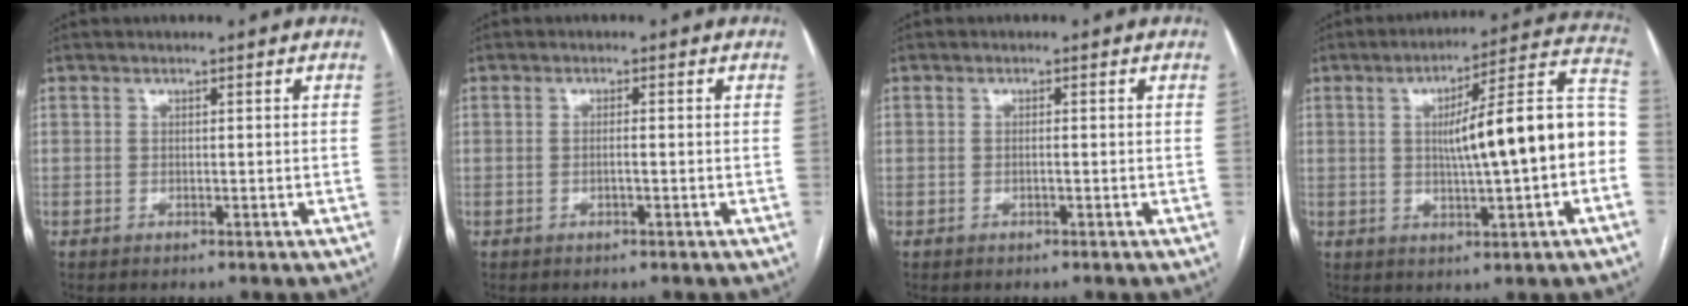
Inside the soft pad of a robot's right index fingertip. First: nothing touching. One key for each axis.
{"total": 1.2, "fx": -0.3, "fy": 0.0, "fz": 1.2, "tx": -0.022, "ty": 0.000, "tz": -0.005}
{"total": 0.7, "fx": -0.1, "fy": 0.0, "fz": 0.7, "tx": -0.013, "ty": 0.001, "tz": -0.002}
{"total": 15.9, "fx": -0.8, "fy": 1.5, "fz": 15.8, "tx": -0.222, "ty": 0.039, "tz": -0.011}